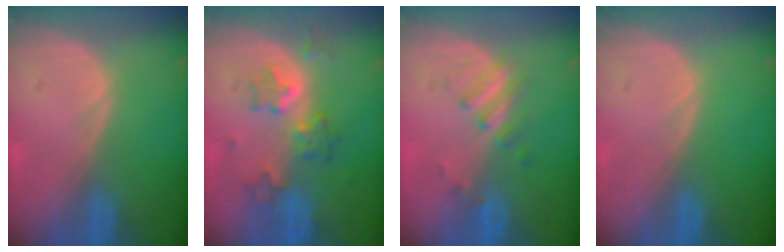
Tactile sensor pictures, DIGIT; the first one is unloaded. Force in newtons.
{"total": 6.2, "press": 5.9, "slide": 2.0}
{"total": 3.5, "press": 3.2, "slide": 1.3}
{"total": 0.0}